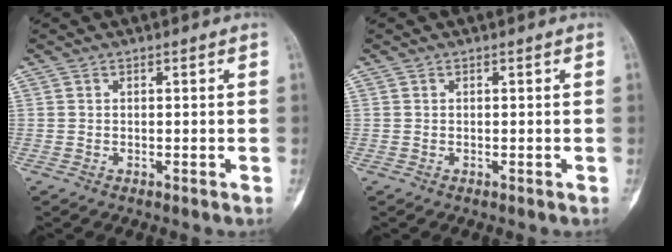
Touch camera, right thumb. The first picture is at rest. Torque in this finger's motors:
{"motor_torque": [-0.04, 0.39, -0.14, 0.04, -0.01]}